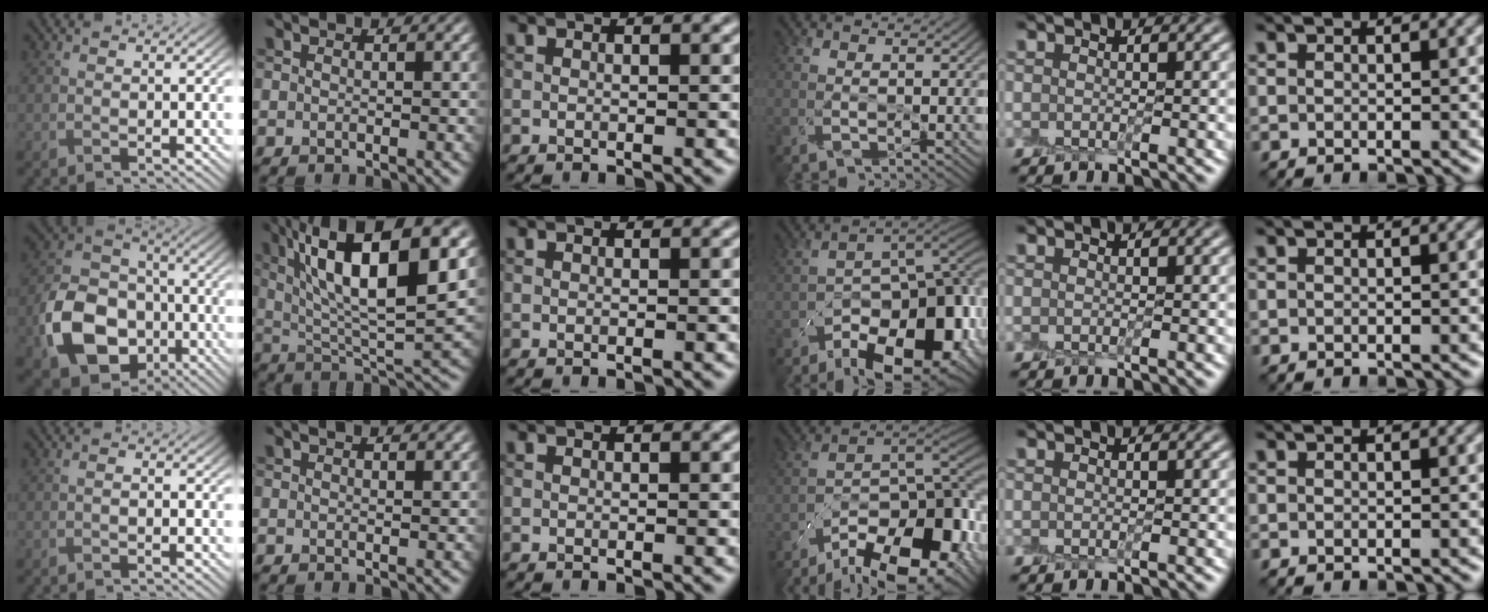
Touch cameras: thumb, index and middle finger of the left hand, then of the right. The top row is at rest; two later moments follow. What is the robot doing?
{"motion": "peel", "object": "plastic screen protector"}